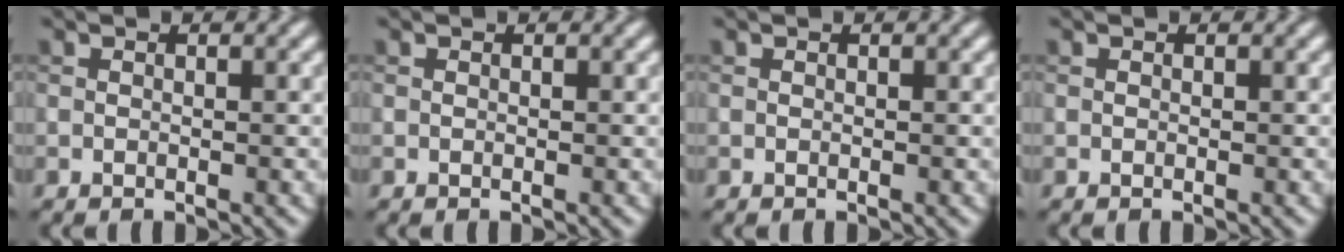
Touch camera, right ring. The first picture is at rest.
{"total": 0.0}
{"total": 0.0}
{"total": 0.0}